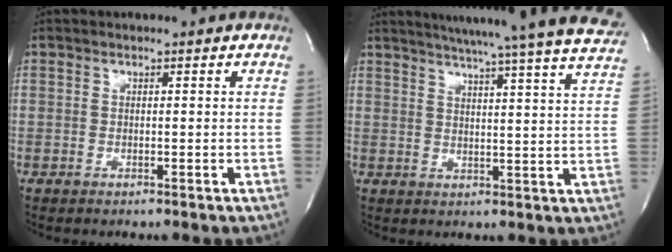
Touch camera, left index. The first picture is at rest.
{"total": 26.1, "force": [23.6, -0.5, 11.1], "torque": [-0.175, -0.061, 0.281]}